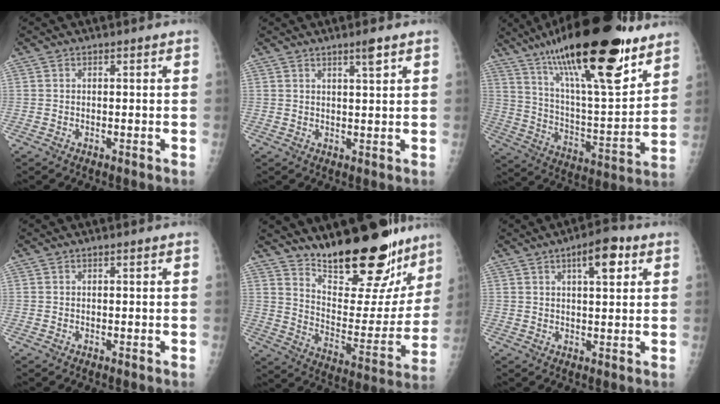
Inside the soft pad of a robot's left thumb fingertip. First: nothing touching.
{"total": 2.8, "force": [1.8, 0.2, 2.1], "torque": [-0.032, -0.013, 0.030]}
{"total": 29.2, "force": [19.2, 7.7, 20.7], "torque": [-0.321, -0.059, 0.319]}
{"total": 0.0}
{"total": 24.4, "force": [19.6, 7.7, 12.2], "torque": [-0.137, -0.125, 0.287]}
{"total": 6.9, "force": [3.1, 2.5, 5.6], "torque": [-0.068, -0.005, 0.040]}